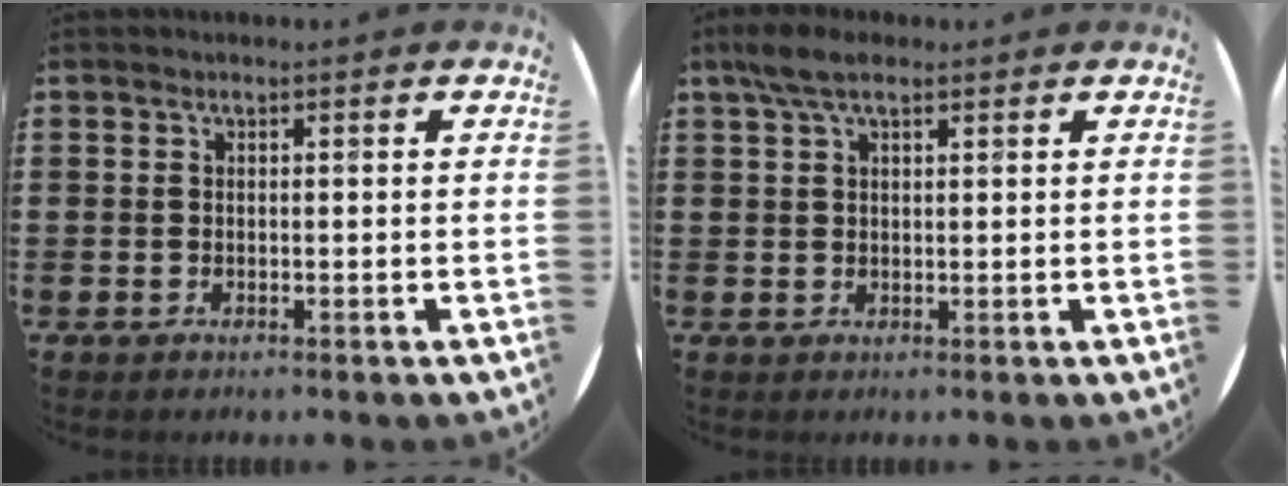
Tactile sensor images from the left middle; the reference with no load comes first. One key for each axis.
{"total": 3.9, "fx": 2.8, "fy": 1.5, "fz": 2.3, "tx": -0.051, "ty": 0.008, "tz": 0.051}